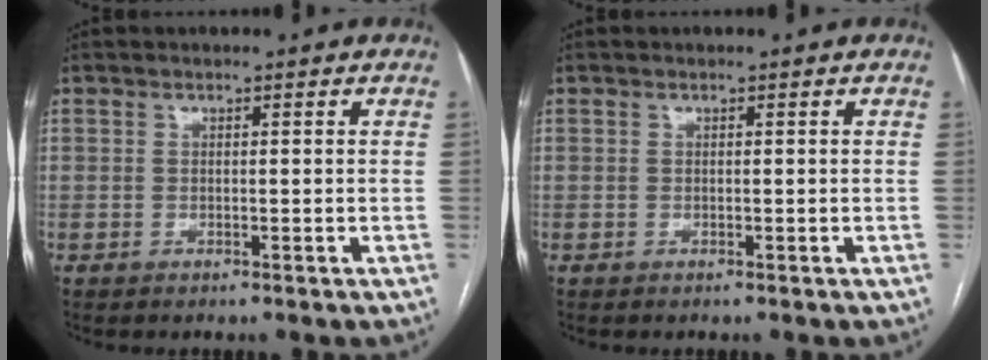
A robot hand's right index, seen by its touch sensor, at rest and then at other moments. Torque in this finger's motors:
{"motor_torque": [0.00, 0.00, 0.00, 0.00]}